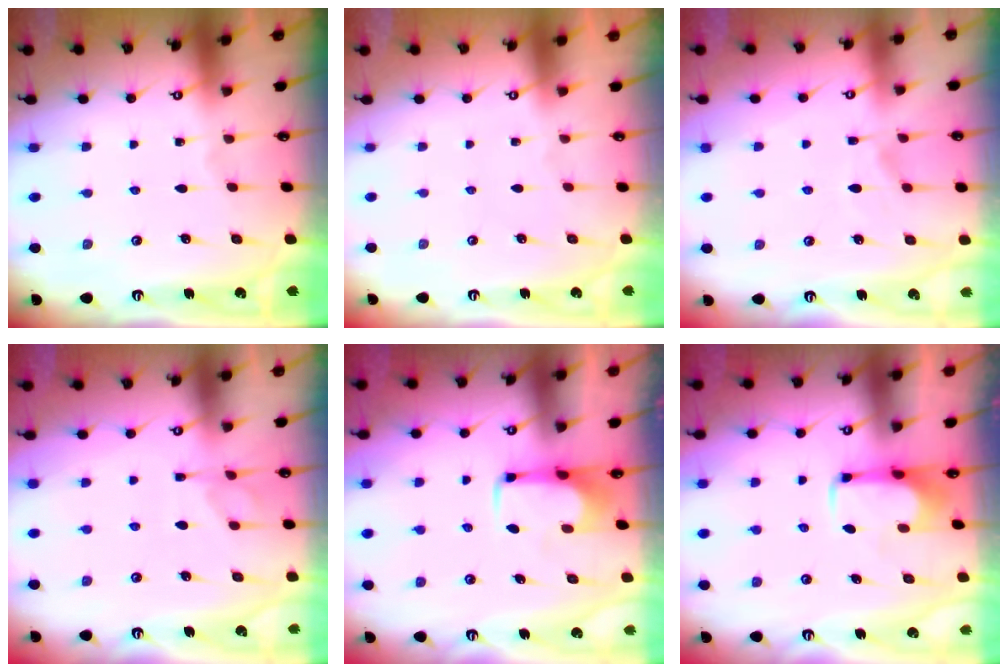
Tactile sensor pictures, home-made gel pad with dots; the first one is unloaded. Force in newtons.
{"total": 1.5, "press": 1.4, "slide": 0.6}
{"total": 1.5, "press": 0.9, "slide": 1.2}
{"total": 1.3, "press": 0.5, "slide": 1.2}
{"total": 2.1, "press": 2.1, "slide": 0.4}
{"total": 1.6, "press": 1.5, "slide": 0.6}